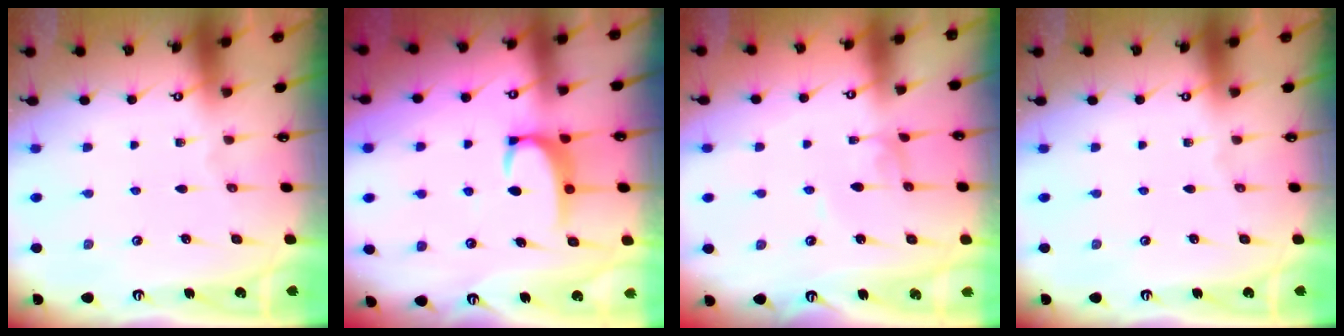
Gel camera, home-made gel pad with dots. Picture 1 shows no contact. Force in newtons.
{"total": 2.9, "press": 2.9, "slide": 0.4}
{"total": 2.6, "press": 2.6, "slide": 0.0}
{"total": 0.0}